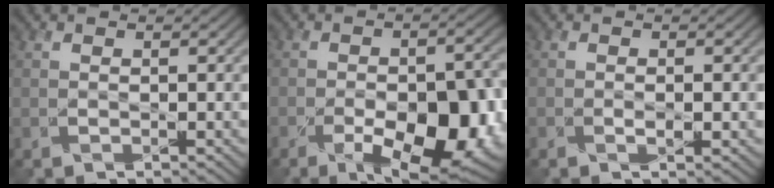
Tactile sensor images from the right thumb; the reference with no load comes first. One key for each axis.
{"total": 13.8, "fx": -5.5, "fy": 6.7, "fz": 10.7, "tx": -0.139, "ty": -0.032, "tz": -0.069}
{"total": 1.4, "fx": -0.6, "fy": 0.6, "fz": 1.1, "tx": -0.015, "ty": -0.004, "tz": -0.010}